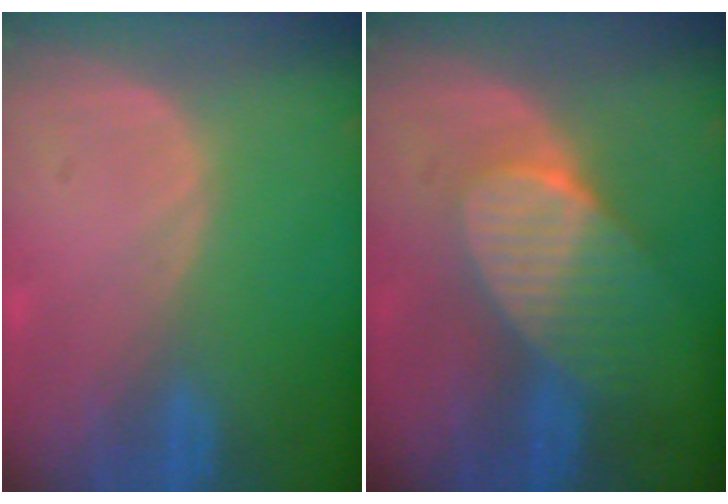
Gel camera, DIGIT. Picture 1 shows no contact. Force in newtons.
{"total": 7.4, "press": 6.7, "slide": 3.1}